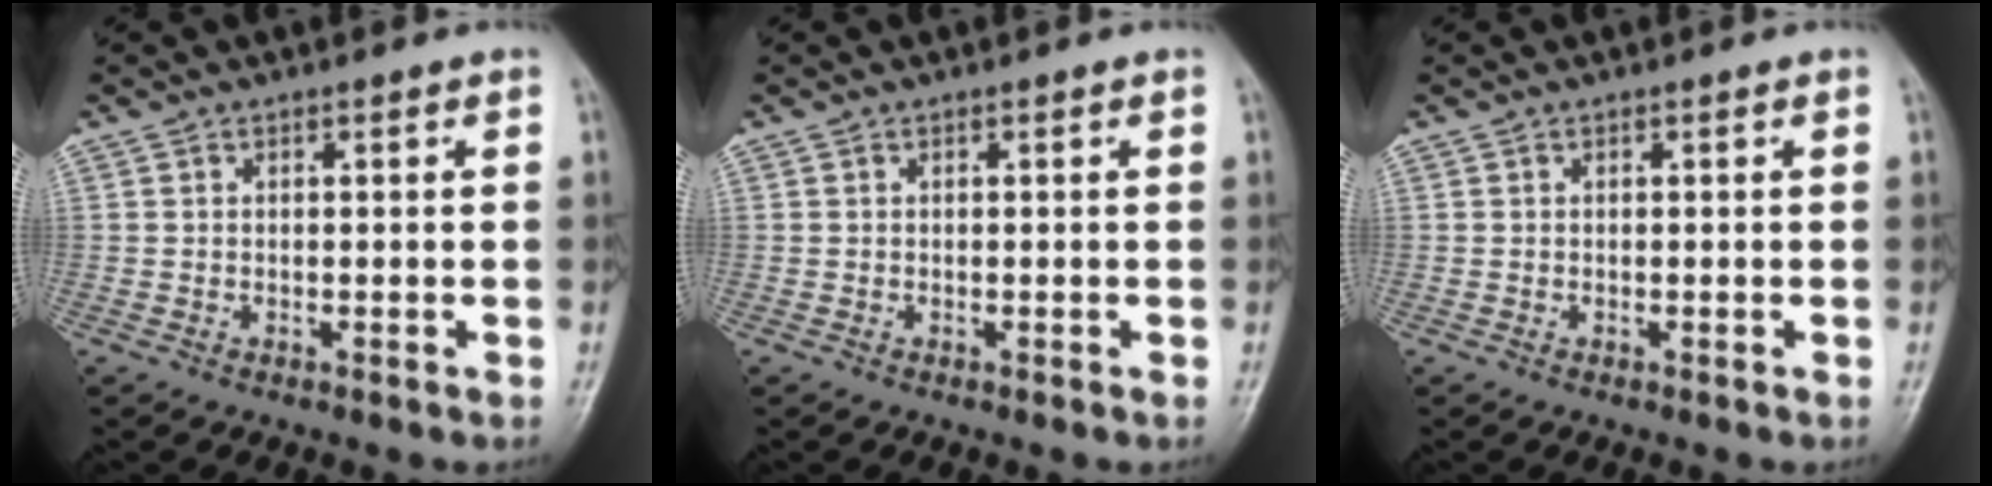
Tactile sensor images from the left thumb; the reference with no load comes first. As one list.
[{"total": 0.0}, {"total": 0.0}]